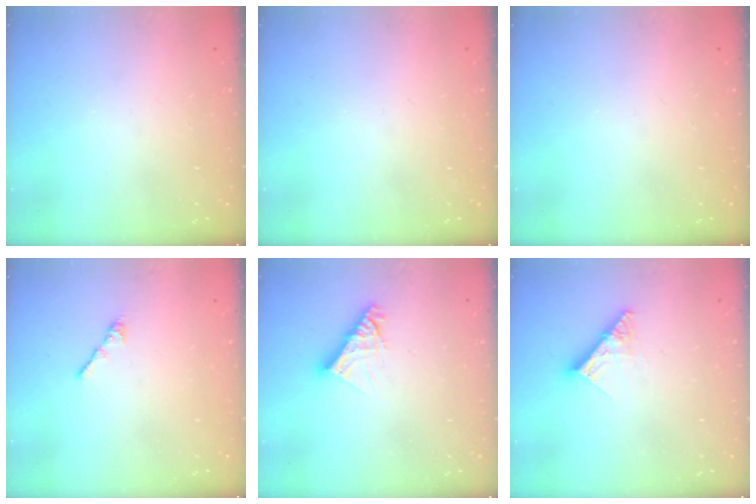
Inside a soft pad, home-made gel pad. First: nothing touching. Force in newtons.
{"total": 0.0}
{"total": 0.0}
{"total": 0.6, "press": 0.4, "slide": 0.4}
{"total": 8.4, "press": 8.4, "slide": 0.7}
{"total": 10.0, "press": 9.9, "slide": 1.1}